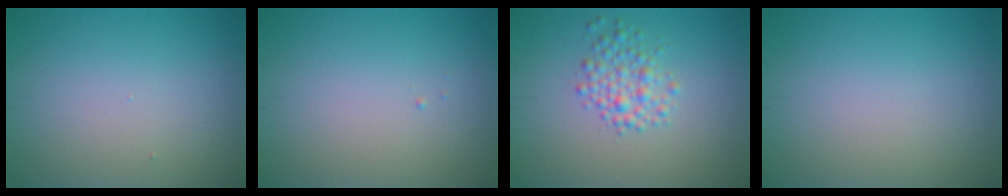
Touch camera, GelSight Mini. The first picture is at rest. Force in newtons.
{"total": 0.0}
{"total": 2.6, "press": 2.6, "slide": 0.0}
{"total": 0.0}